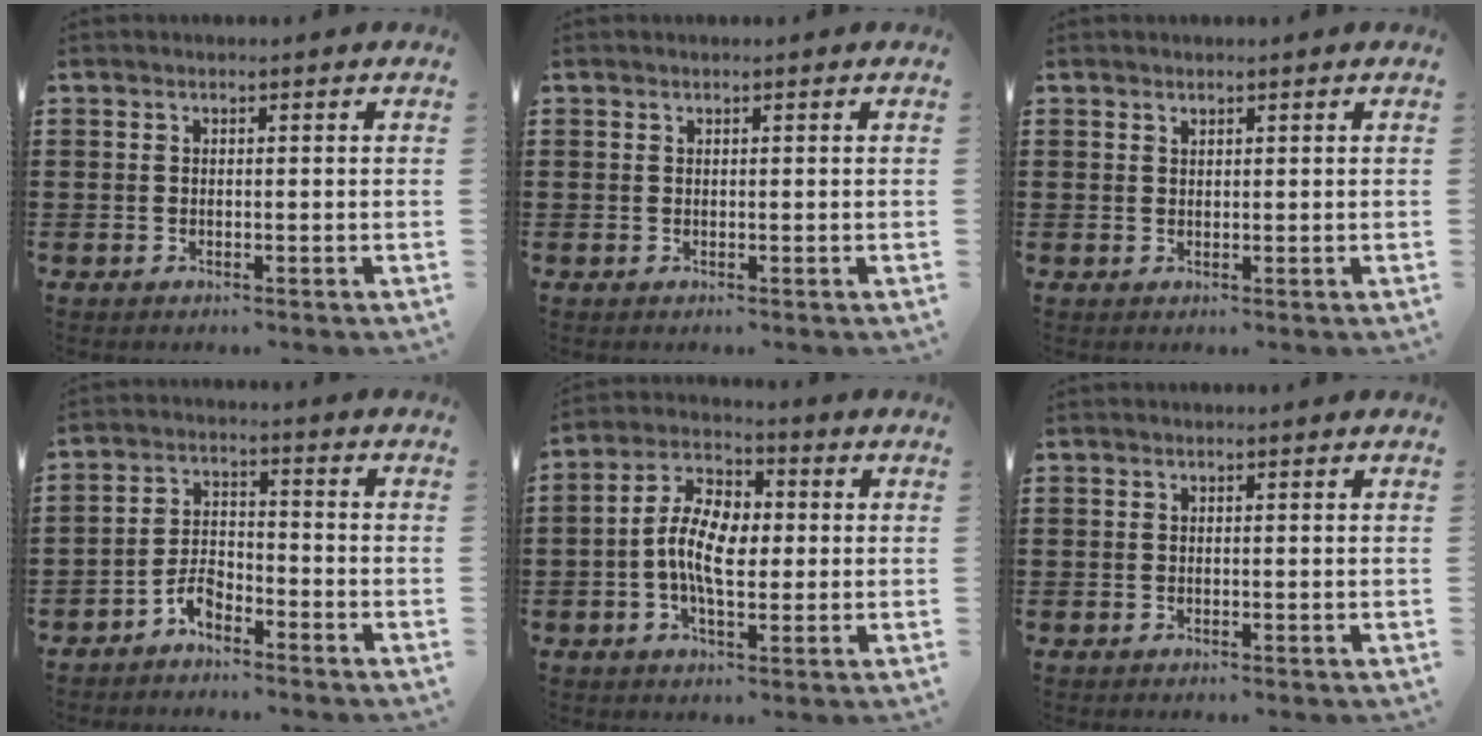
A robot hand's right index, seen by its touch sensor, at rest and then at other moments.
{"total": 0.0}
{"total": 0.7, "force": [0.6, 0.4, 0.1], "torque": [-0.003, 0.002, 0.012]}
{"total": 3.9, "force": [-3.2, 1.5, 1.8], "torque": [-0.042, 0.006, -0.063]}
{"total": 8.4, "force": [-0.6, 4.3, 7.2], "torque": [-0.162, 0.003, -0.017]}
{"total": 0.0}